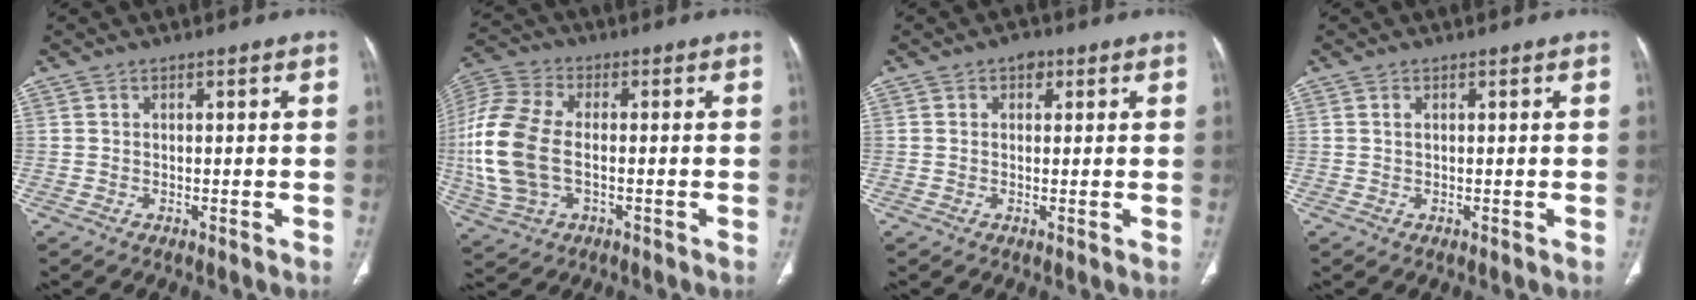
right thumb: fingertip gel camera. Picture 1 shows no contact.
{"total": 16.4, "force": [-1.4, 9.8, 13.1], "torque": [-0.308, 0.010, -0.023]}
{"total": 2.4, "force": [1.0, 1.8, 1.3], "torque": [-0.008, 0.000, 0.011]}
{"total": 0.6, "force": [0.3, 0.4, 0.5], "torque": [-0.012, 0.002, 0.005]}